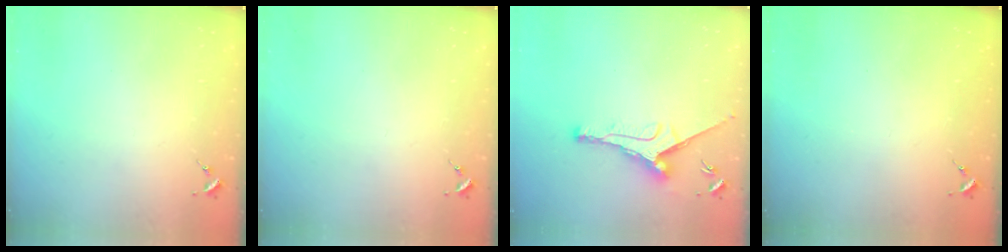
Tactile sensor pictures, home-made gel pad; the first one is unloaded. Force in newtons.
{"total": 0.0}
{"total": 11.5, "press": 11.5, "slide": 0.7}
{"total": 0.8, "press": 0.8, "slide": 0.0}